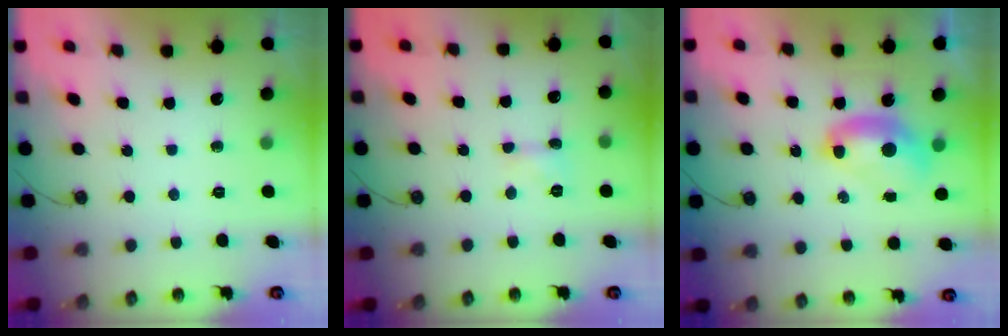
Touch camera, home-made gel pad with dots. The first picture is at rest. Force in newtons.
{"total": 2.4, "press": 2.4, "slide": 0.6}
{"total": 2.5, "press": 2.5, "slide": 0.1}